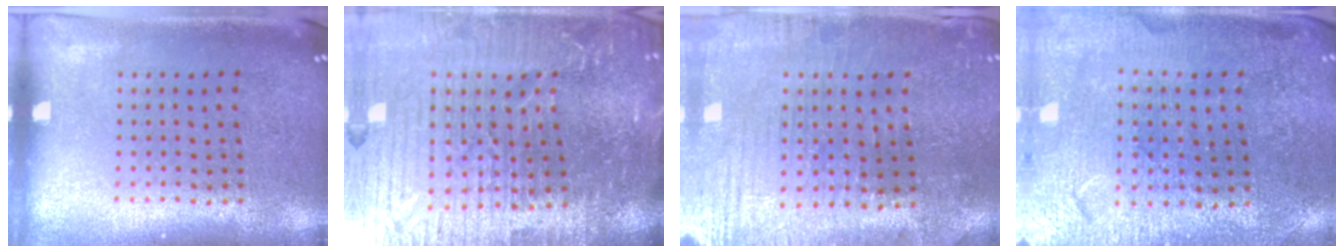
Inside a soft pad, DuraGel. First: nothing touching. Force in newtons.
{"total": 6.3, "press": 5.7, "slide": 2.9}
{"total": 0.9, "press": 0.8, "slide": 0.4}
{"total": 1.5, "press": 1.5, "slide": 0.2}